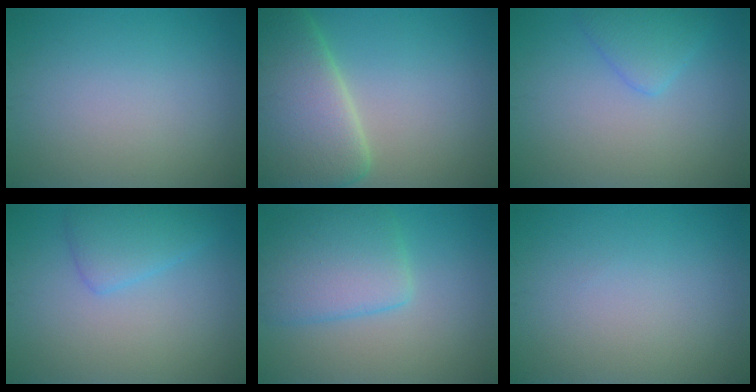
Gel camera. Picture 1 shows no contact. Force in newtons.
{"total": 10.0, "press": 9.9, "slide": 0.6}
{"total": 2.3, "press": 2.3, "slide": 0.2}
{"total": 2.8, "press": 2.8, "slide": 0.2}
{"total": 5.2, "press": 5.2, "slide": 0.3}
{"total": 0.0}